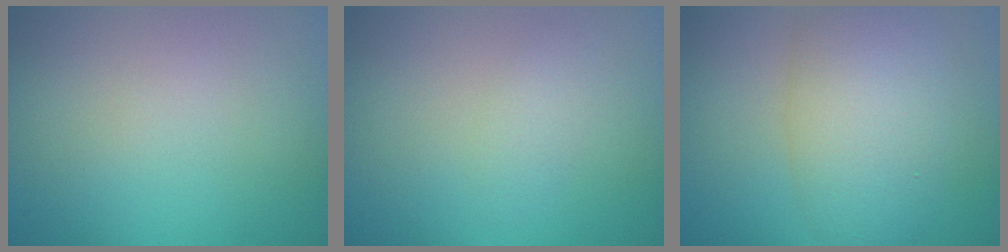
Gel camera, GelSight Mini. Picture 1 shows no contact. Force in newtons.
{"total": 1.4, "press": 1.4, "slide": 0.0}
{"total": 7.3, "press": 7.3, "slide": 0.3}